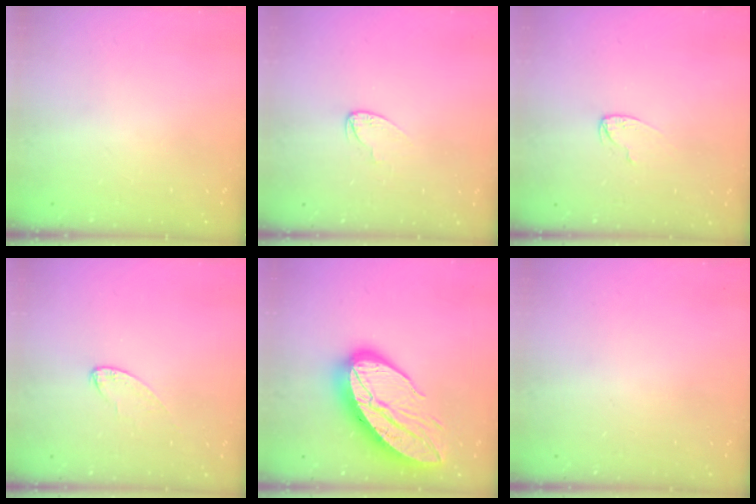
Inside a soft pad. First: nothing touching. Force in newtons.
{"total": 3.5, "press": 3.5, "slide": 0.2}
{"total": 4.3, "press": 4.3, "slide": 0.4}
{"total": 5.4, "press": 5.4, "slide": 0.4}
{"total": 20.6, "press": 20.5, "slide": 1.8}
{"total": 0.0}